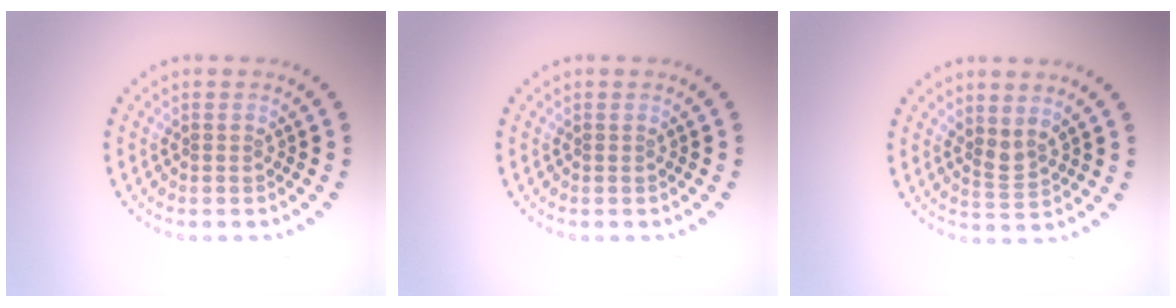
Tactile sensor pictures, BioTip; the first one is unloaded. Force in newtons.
{"total": 0.0}
{"total": 1.9, "press": 1.4, "slide": 1.2}